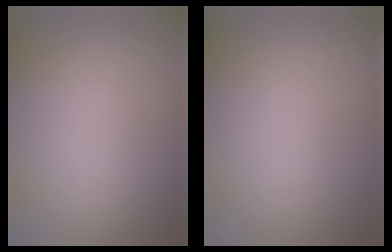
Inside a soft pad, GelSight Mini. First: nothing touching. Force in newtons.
{"total": 0.0}